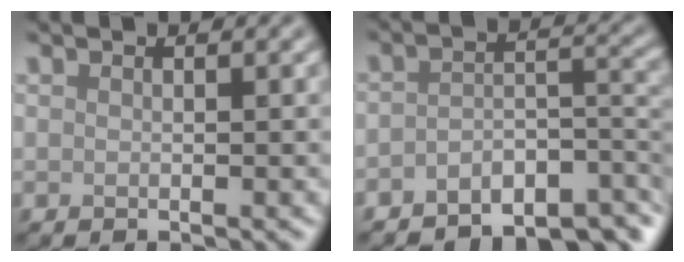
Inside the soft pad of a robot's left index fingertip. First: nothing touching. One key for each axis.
{"total": 5.9, "fx": -4.4, "fy": 2.3, "fz": 3.1, "tx": -0.034, "ty": -0.008, "tz": -0.075}